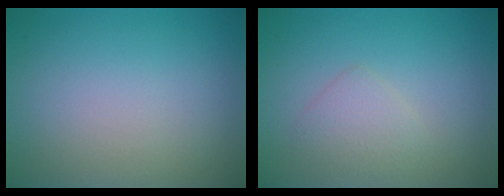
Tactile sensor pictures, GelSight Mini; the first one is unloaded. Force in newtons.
{"total": 1.8, "press": 1.8, "slide": 0.1}